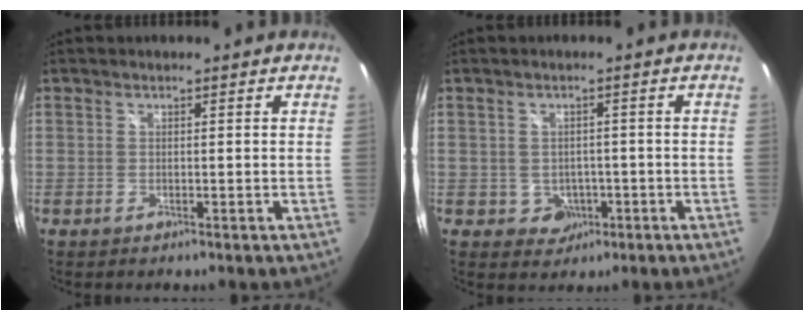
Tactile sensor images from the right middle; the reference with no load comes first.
{"total": 3.7, "force": [-1.1, 3.4, 0.9], "torque": [-0.025, 0.005, -0.005]}